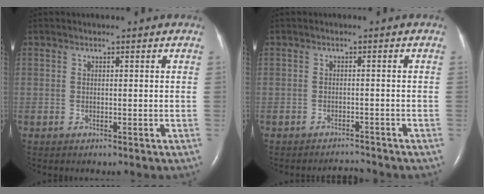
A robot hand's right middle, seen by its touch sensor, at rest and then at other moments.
{"total": 2.1, "force": [-2.1, -0.3, -0.5], "torque": [0.002, -0.012, -0.028]}